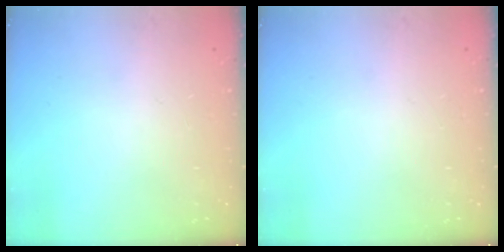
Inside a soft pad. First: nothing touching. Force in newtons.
{"total": 0.0}